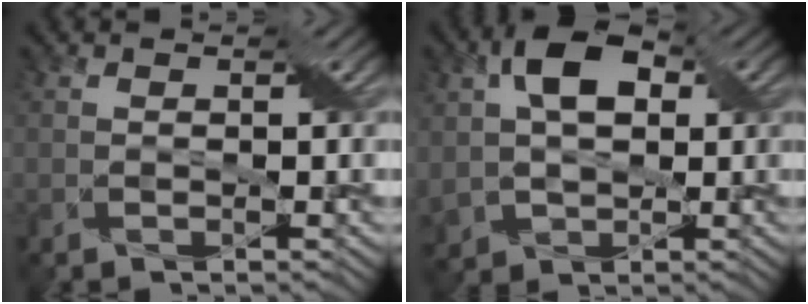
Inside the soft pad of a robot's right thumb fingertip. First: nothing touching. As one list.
[{"total": 10.0, "force": [2.1, 6.9, 6.9], "torque": [-0.156, 0.009, 0.027]}]